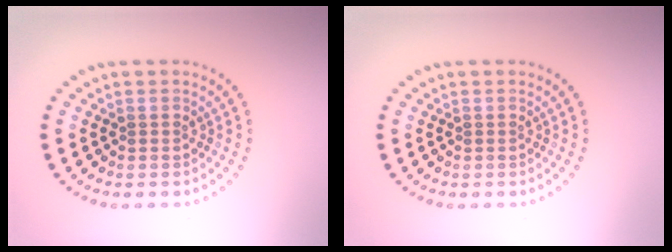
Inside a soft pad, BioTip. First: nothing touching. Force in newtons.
{"total": 0.0}